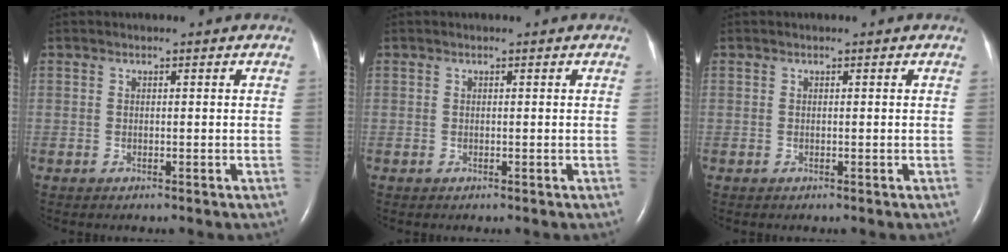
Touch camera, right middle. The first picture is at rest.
{"total": 0.0}
{"total": 0.0}